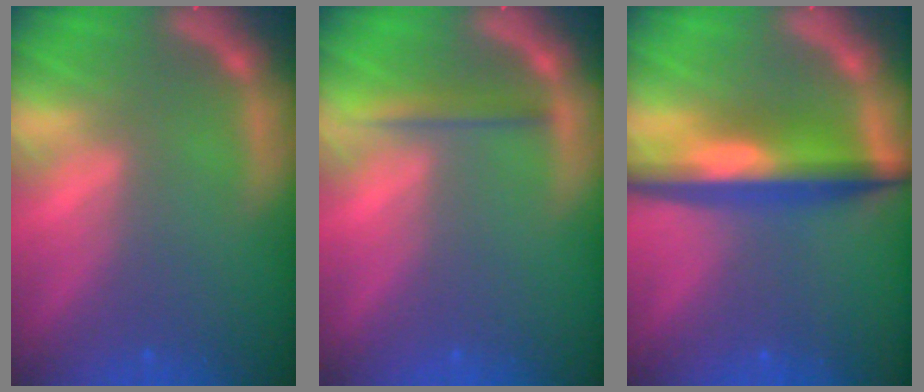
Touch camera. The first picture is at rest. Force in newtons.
{"total": 2.0}
{"total": 7.1}